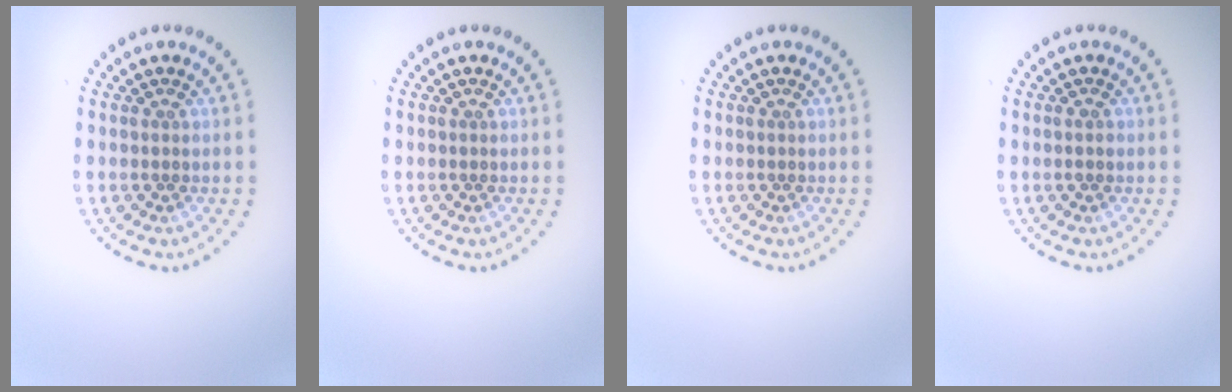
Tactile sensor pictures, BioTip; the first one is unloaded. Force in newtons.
{"total": 0.0}
{"total": 0.0}
{"total": 0.9, "press": 0.9, "slide": 0.1}